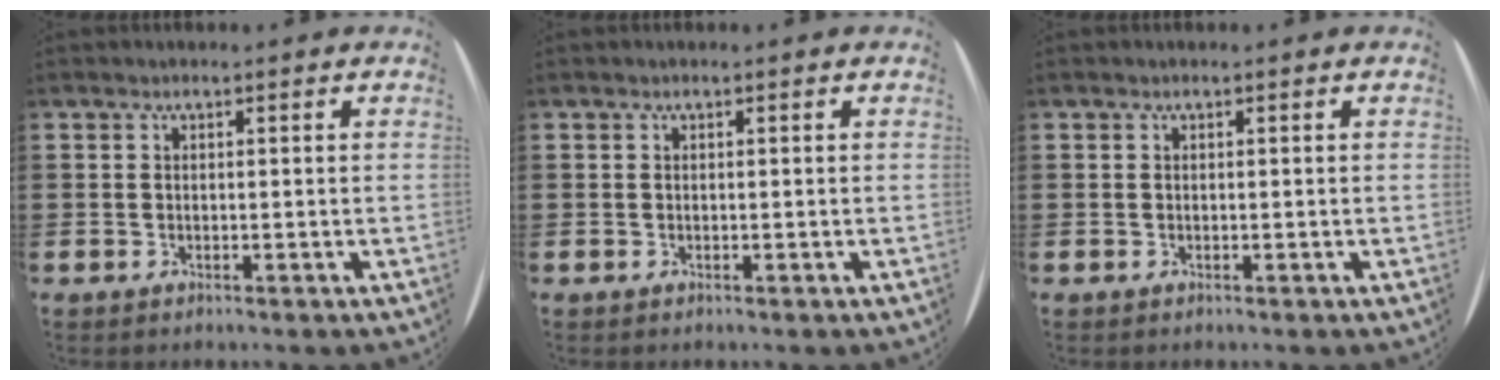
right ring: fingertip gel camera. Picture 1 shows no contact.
{"total": 0.0}
{"total": 0.0}